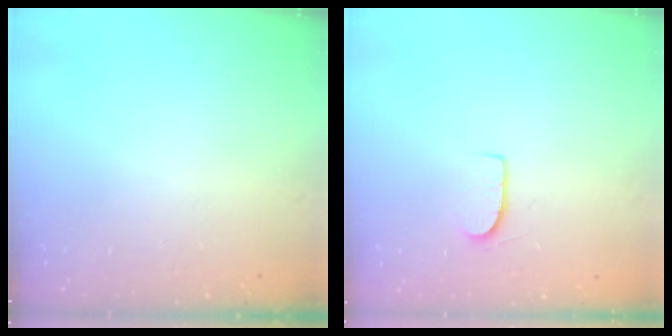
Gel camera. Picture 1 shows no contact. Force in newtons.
{"total": 6.1, "press": 6.1, "slide": 0.5}